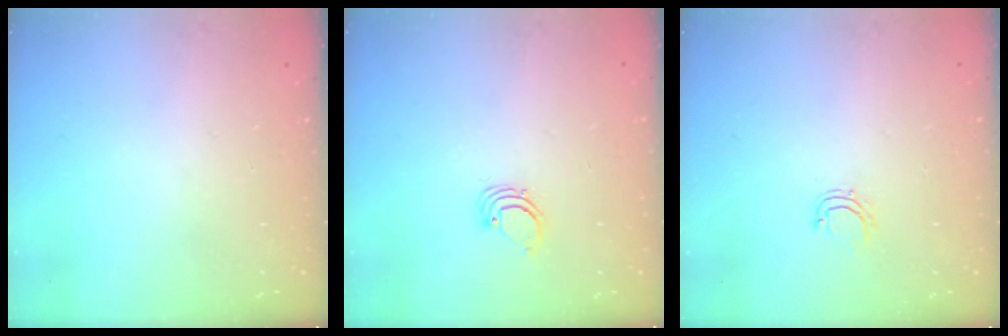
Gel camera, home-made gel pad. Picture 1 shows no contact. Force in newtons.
{"total": 2.2, "press": 2.2, "slide": 0.2}
{"total": 4.7, "press": 4.7, "slide": 0.3}